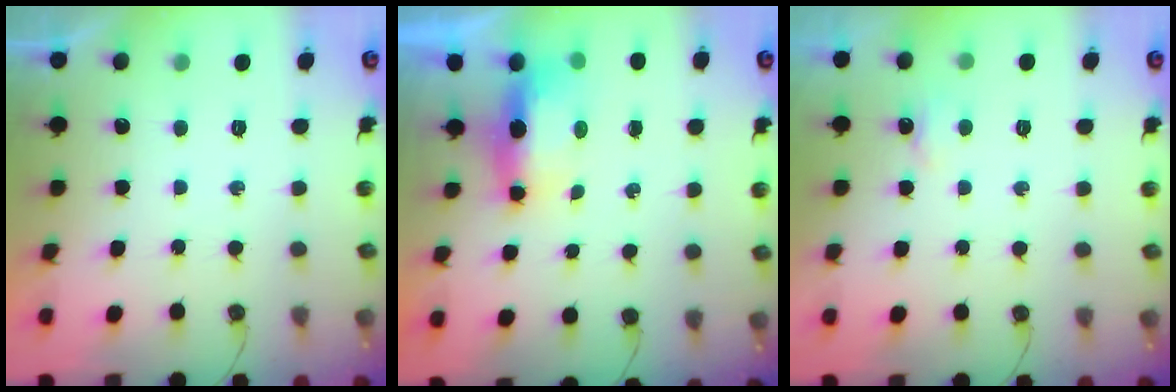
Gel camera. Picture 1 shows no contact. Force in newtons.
{"total": 7.0, "press": 6.6, "slide": 2.2}
{"total": 2.7, "press": 2.6, "slide": 0.5}